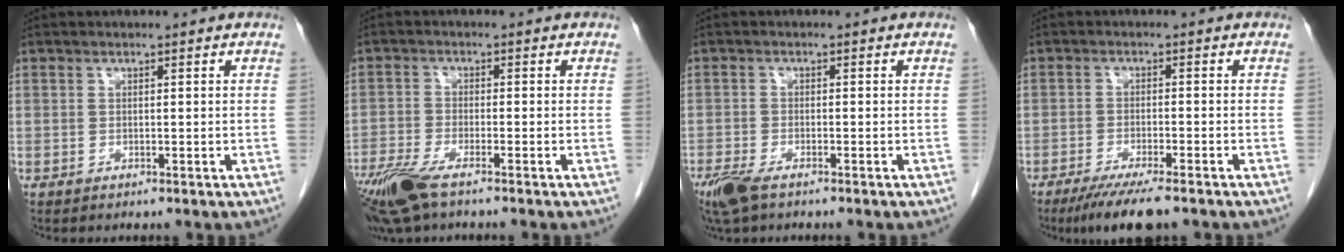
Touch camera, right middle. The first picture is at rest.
{"total": 8.0, "force": [-5.9, 1.4, 5.3], "torque": [-0.110, -0.018, -0.112]}
{"total": 4.9, "force": [-3.6, 1.3, 3.2], "torque": [-0.069, -0.012, -0.065]}
{"total": 7.9, "force": [-6.0, 0.8, 5.1], "torque": [-0.077, -0.017, -0.093]}